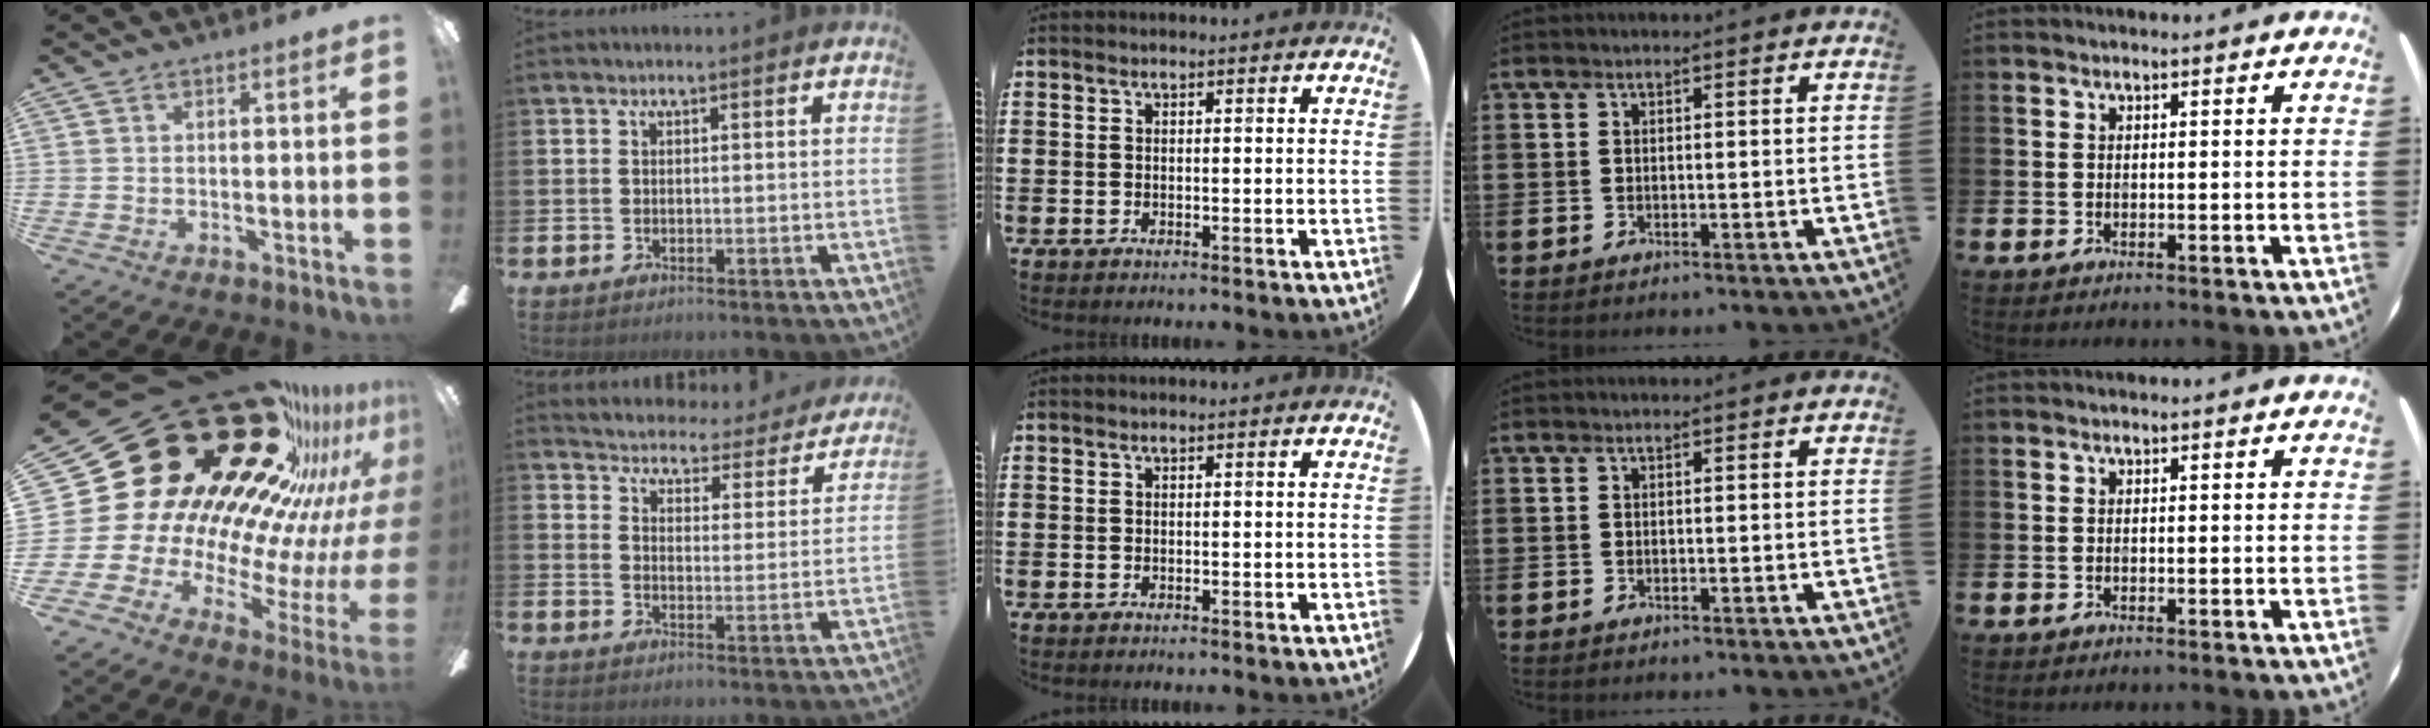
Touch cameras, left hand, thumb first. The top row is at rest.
{"thumb": {"total": 38.2, "force": [21.4, 21.5, 23.2], "torque": [-0.318, -0.238, 0.463]}, "index": {"total": 4.2, "force": [4.1, 0.9, 0.1], "torque": [-0.019, -0.043, 0.062]}}